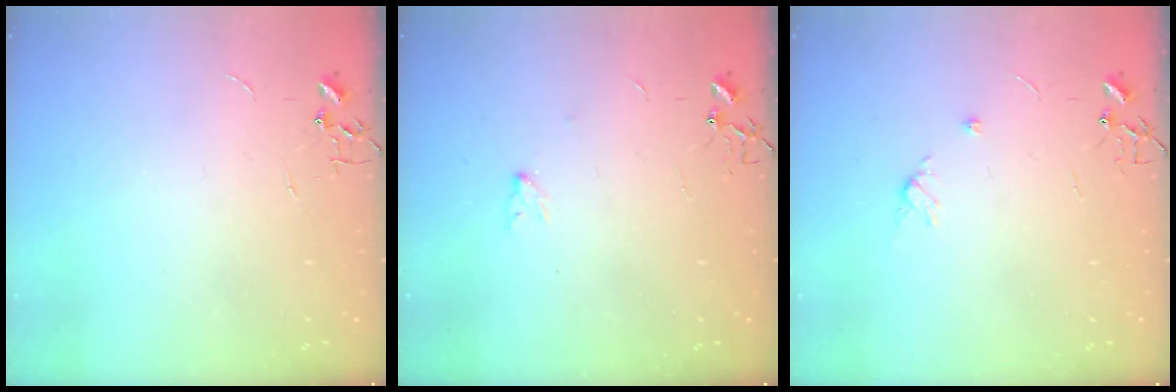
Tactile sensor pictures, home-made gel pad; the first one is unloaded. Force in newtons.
{"total": 5.5, "press": 4.4, "slide": 3.2}
{"total": 5.6, "press": 5.6, "slide": 0.6}